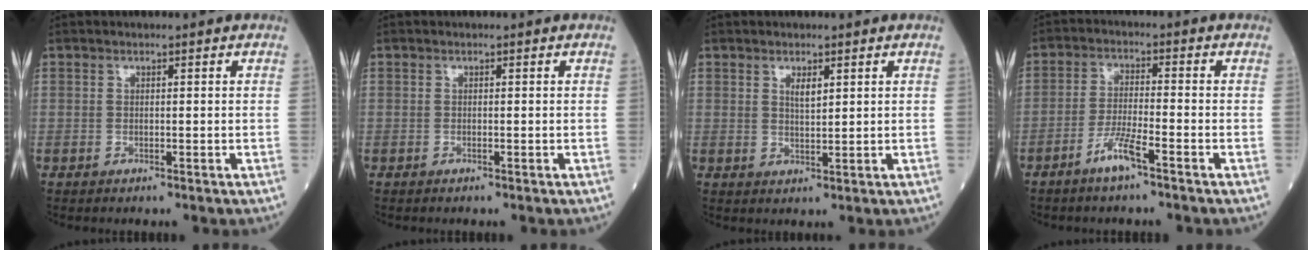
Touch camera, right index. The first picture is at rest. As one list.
[{"total": 0.0}, {"total": 2.1, "force": [1.1, 0.6, 1.7], "torque": [-0.033, -0.002, 0.022]}, {"total": 4.8, "force": [-3.2, 0.1, 3.6], "torque": [-0.076, -0.005, -0.064]}]